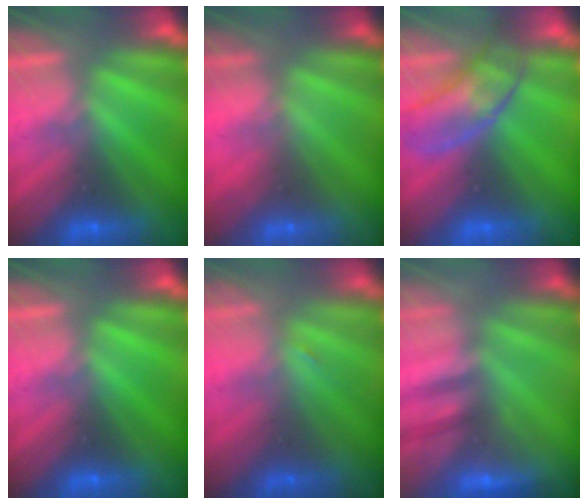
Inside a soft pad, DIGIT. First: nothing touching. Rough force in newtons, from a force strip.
{"total": 2.4}
{"total": 2.9}
{"total": 0.0}
{"total": 1.1}
{"total": 2.4}